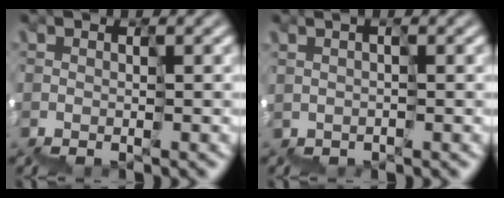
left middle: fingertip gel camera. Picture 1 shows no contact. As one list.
[{"total": 1.0, "force": [0.3, -0.6, -0.7], "torque": [0.012, 0.003, 0.009]}]